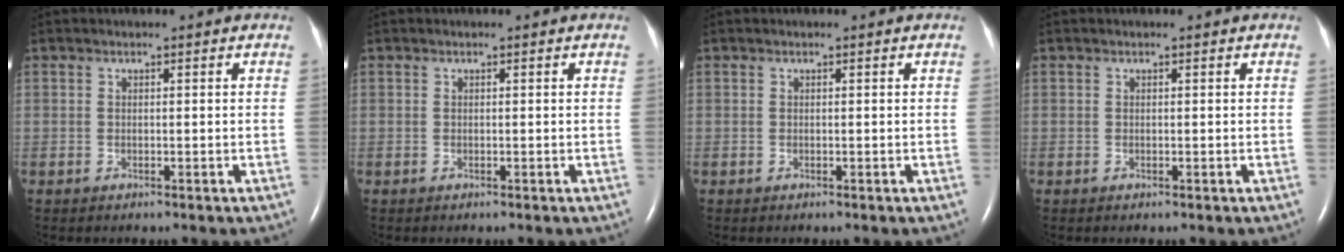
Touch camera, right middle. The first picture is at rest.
{"total": 0.0}
{"total": 0.0}
{"total": 0.0}